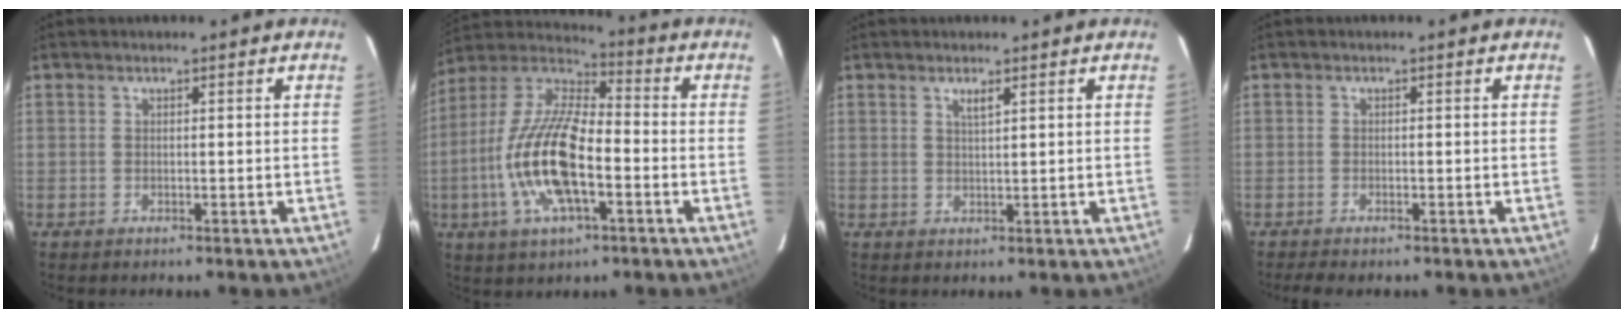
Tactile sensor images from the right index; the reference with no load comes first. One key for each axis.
{"total": 18.0, "fx": -4.8, "fy": 6.8, "fz": 15.9, "tx": -0.326, "ty": -0.005, "tz": -0.097}
{"total": 1.7, "fx": 1.0, "fy": 0.2, "fz": 1.4, "tx": -0.022, "ty": 0.001, "tz": 0.015}
{"total": 2.7, "fx": -2.2, "fy": 0.5, "fz": 1.4, "tx": -0.034, "ty": -0.008, "tz": -0.038}